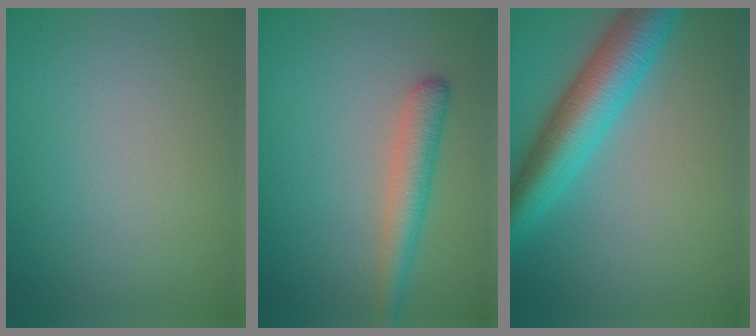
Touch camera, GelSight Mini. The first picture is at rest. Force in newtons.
{"total": 3.3, "press": 3.3, "slide": 0.1}
{"total": 7.7, "press": 7.7, "slide": 0.1}